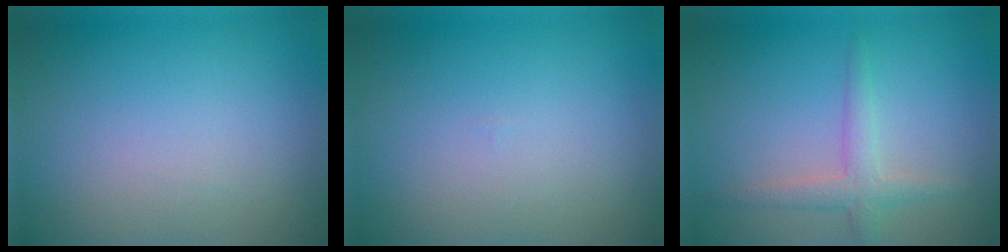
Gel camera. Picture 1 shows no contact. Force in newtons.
{"total": 0.0}
{"total": 2.3, "press": 2.3, "slide": 0.1}